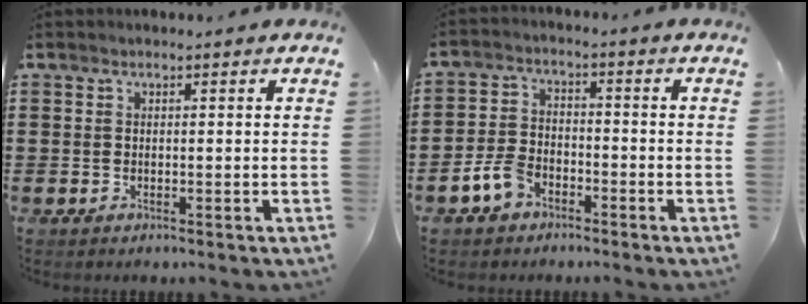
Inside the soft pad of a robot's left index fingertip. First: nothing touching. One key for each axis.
{"total": 4.6, "fx": -2.9, "fy": 2.6, "fz": 2.4, "tx": -0.063, "ty": 0.004, "tz": -0.059}